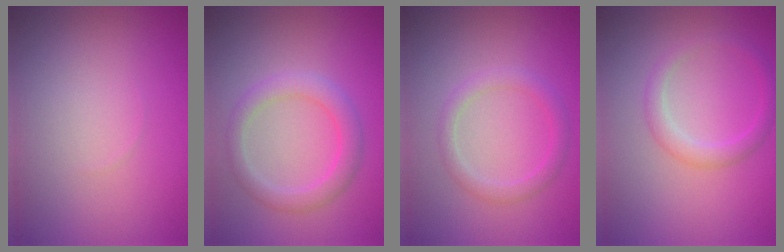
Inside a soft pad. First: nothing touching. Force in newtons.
{"total": 2.9, "press": 2.9, "slide": 0.4}
{"total": 1.9, "press": 1.9, "slide": 0.1}
{"total": 2.0, "press": 2.0, "slide": 0.2}